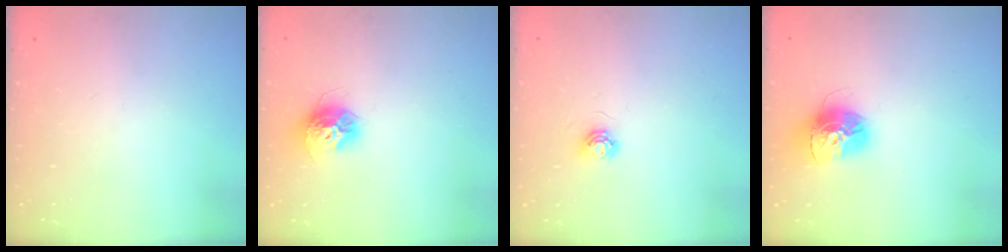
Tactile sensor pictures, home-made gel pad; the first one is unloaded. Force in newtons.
{"total": 11.2, "press": 11.2, "slide": 0.8}
{"total": 5.0, "press": 4.9, "slide": 0.4}
{"total": 14.6, "press": 14.6, "slide": 1.5}